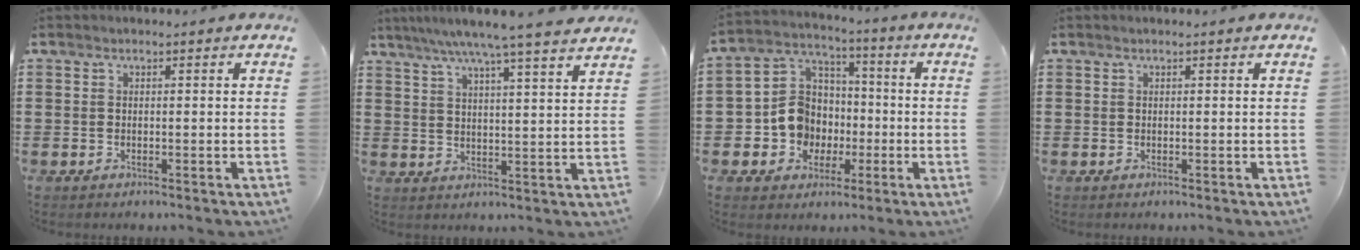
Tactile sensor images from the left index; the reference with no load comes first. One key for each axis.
{"total": 6.6, "fx": 5.6, "fy": -1.0, "fz": 3.4, "tx": -0.083, "ty": -0.025, "tz": 0.095}
{"total": 9.4, "fx": -1.7, "fy": 8.7, "fz": 3.3, "tx": -0.119, "ty": 0.005, "tz": -0.031}
{"total": 0.0}